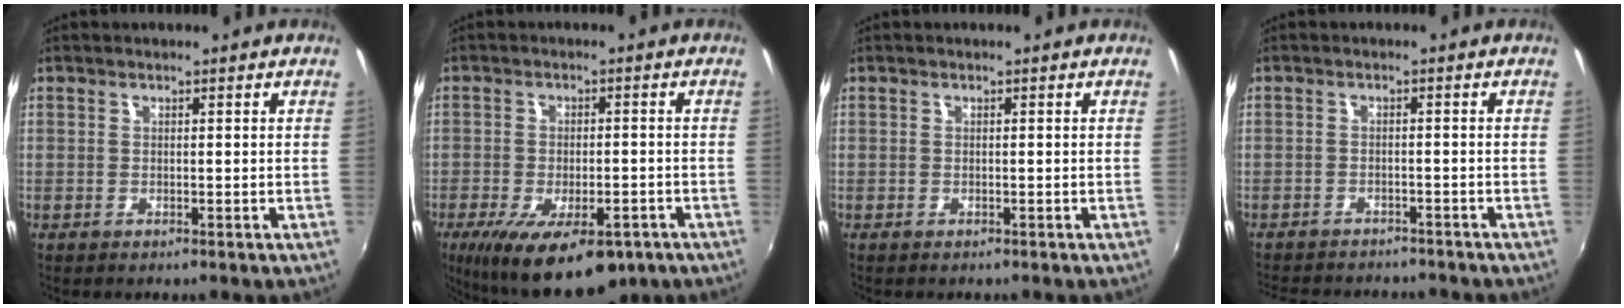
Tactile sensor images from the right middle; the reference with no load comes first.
{"total": 16.6, "force": [-9.9, 6.8, 11.4], "torque": [-0.216, -0.044, -0.140]}
{"total": 0.0}
{"total": 10.2, "force": [-9.1, 3.2, 3.3], "torque": [-0.081, -0.014, -0.132]}